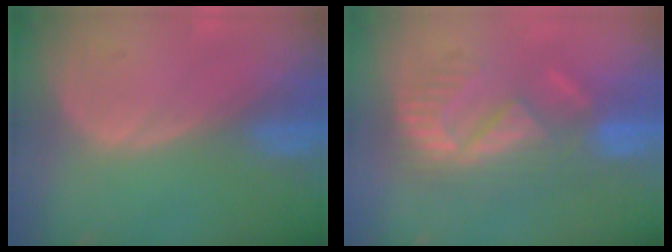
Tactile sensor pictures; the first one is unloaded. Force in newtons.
{"total": 9.1, "press": 8.0, "slide": 4.3}